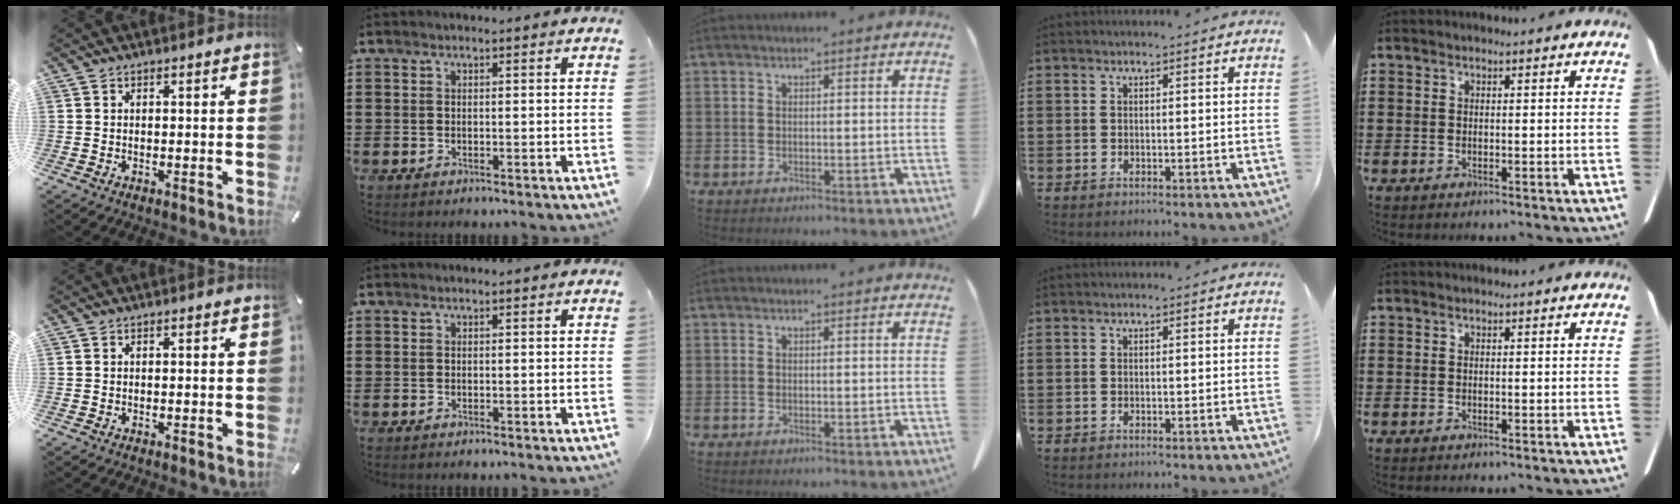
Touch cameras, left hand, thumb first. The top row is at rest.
{}